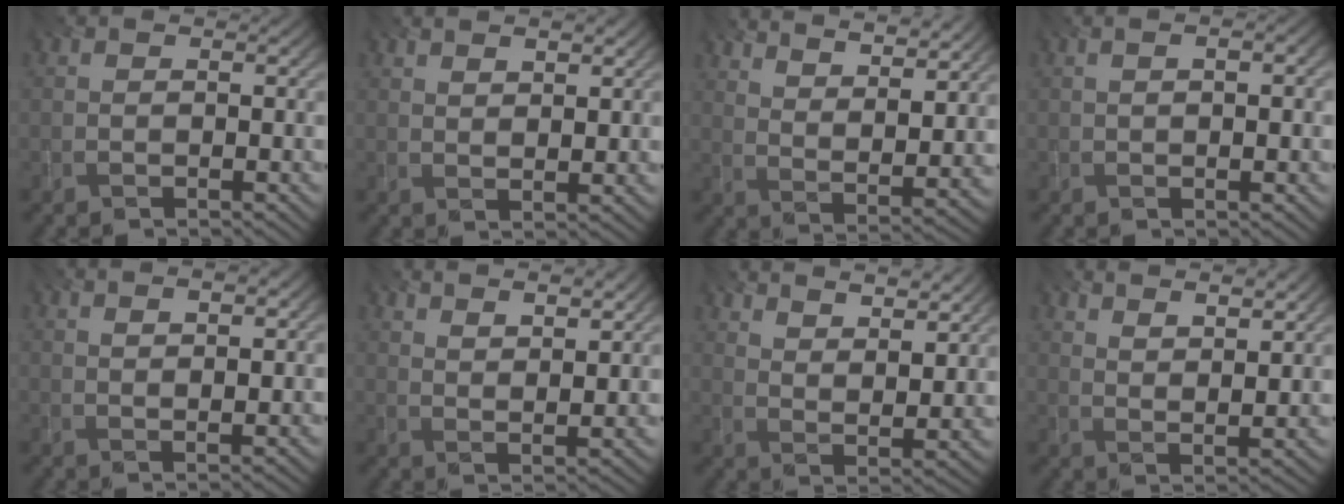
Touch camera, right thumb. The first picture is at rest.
{"total": 2.9, "force": [2.1, 0.8, 1.9], "torque": [-0.033, -0.008, 0.044]}
{"total": 12.0, "force": [9.2, 2.9, 7.1], "torque": [-0.119, -0.007, 0.122]}
{"total": 2.6, "force": [0.2, 0.3, 2.6], "torque": [-0.043, 0.000, 0.003]}
{"total": 2.6, "force": [1.4, 0.3, 2.1], "torque": [-0.034, -0.007, 0.032]}
{"total": 6.8, "force": [5.3, 1.3, 4.1], "torque": [-0.059, -0.014, 0.087]}
{"total": 10.9, "force": [8.5, 2.8, 6.1], "torque": [-0.105, -0.016, 0.119]}
{"total": 8.1, "force": [6.2, 1.5, 4.9], "torque": [-0.072, -0.011, 0.095]}